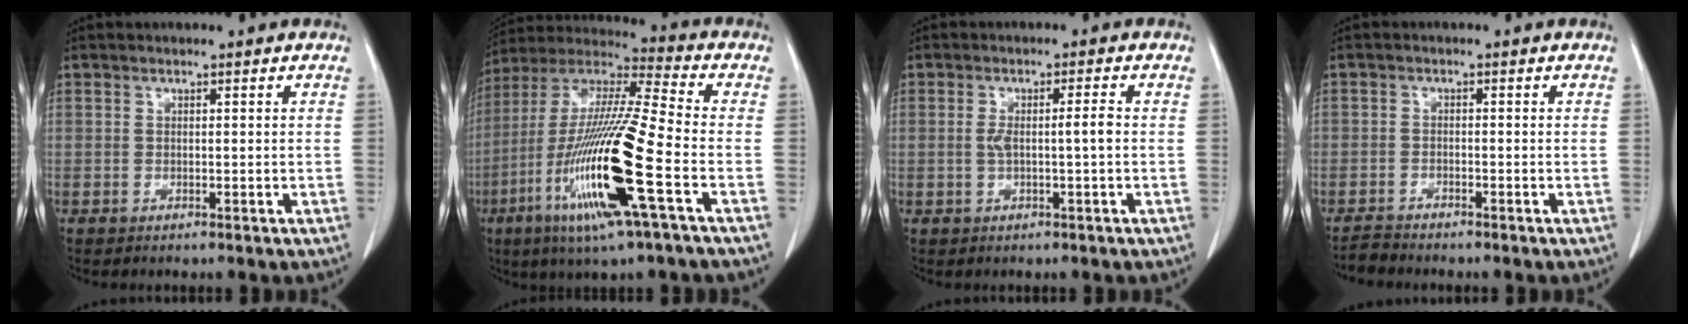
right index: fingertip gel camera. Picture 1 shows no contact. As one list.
[{"total": 20.9, "force": [-7.1, 0.7, 19.6], "torque": [-0.419, -0.033, -0.141]}, {"total": 3.4, "force": [-0.2, 0.0, 3.4], "torque": [-0.065, 0.007, 0.001]}, {"total": 1.9, "force": [-1.9, 0.1, 0.0], "torque": [0.001, -0.008, -0.037]}]